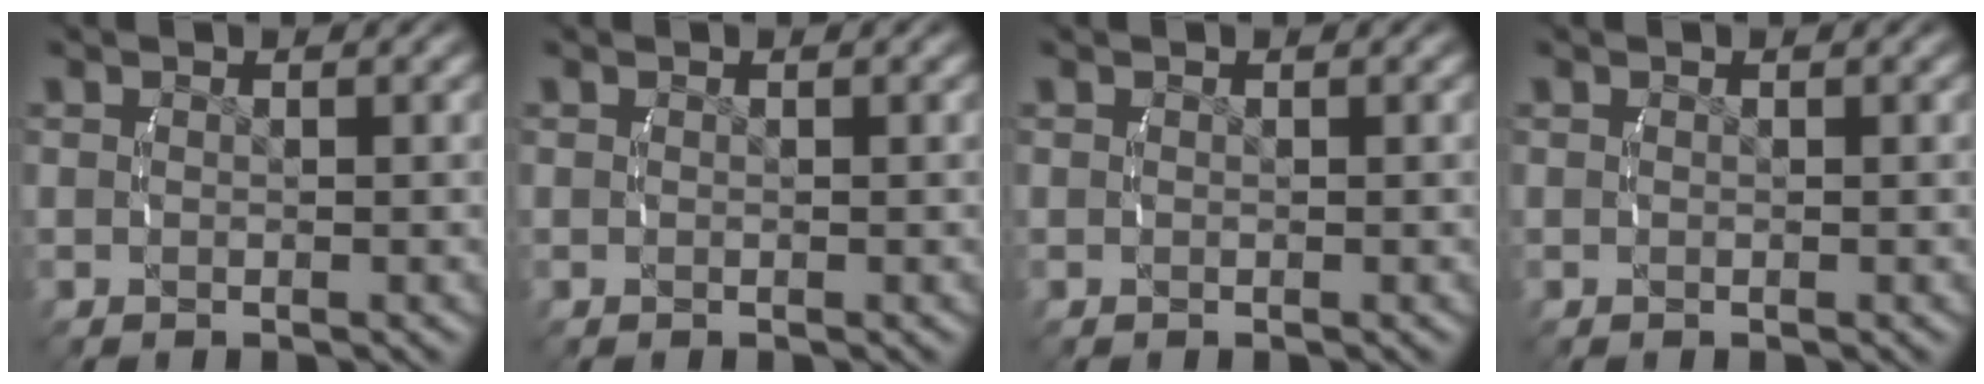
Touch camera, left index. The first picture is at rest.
{"total": 0.0}
{"total": 0.0}
{"total": 0.0}